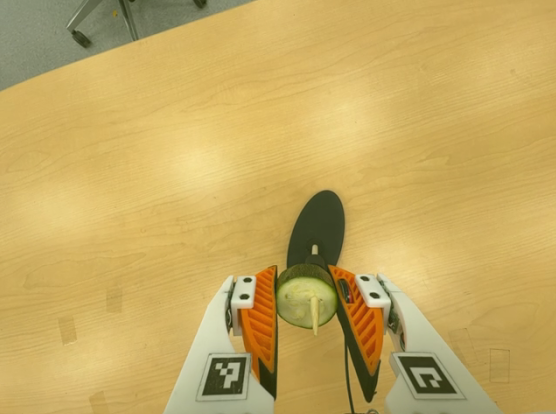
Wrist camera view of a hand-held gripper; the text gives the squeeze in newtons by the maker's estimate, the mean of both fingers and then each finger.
{"total": 9.2, "left": 8.2, "right": 10.3}